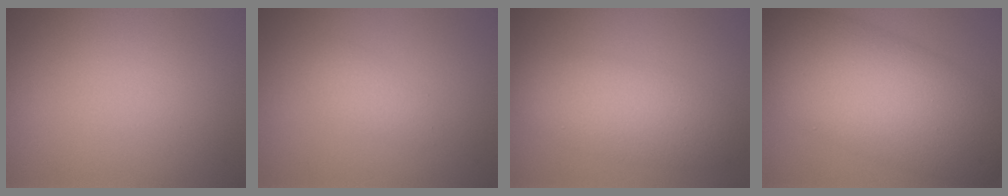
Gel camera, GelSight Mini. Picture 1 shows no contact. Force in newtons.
{"total": 1.3, "press": 1.3, "slide": 0.1}
{"total": 5.1, "press": 5.1, "slide": 0.0}
{"total": 11.9, "press": 11.9, "slide": 0.3}